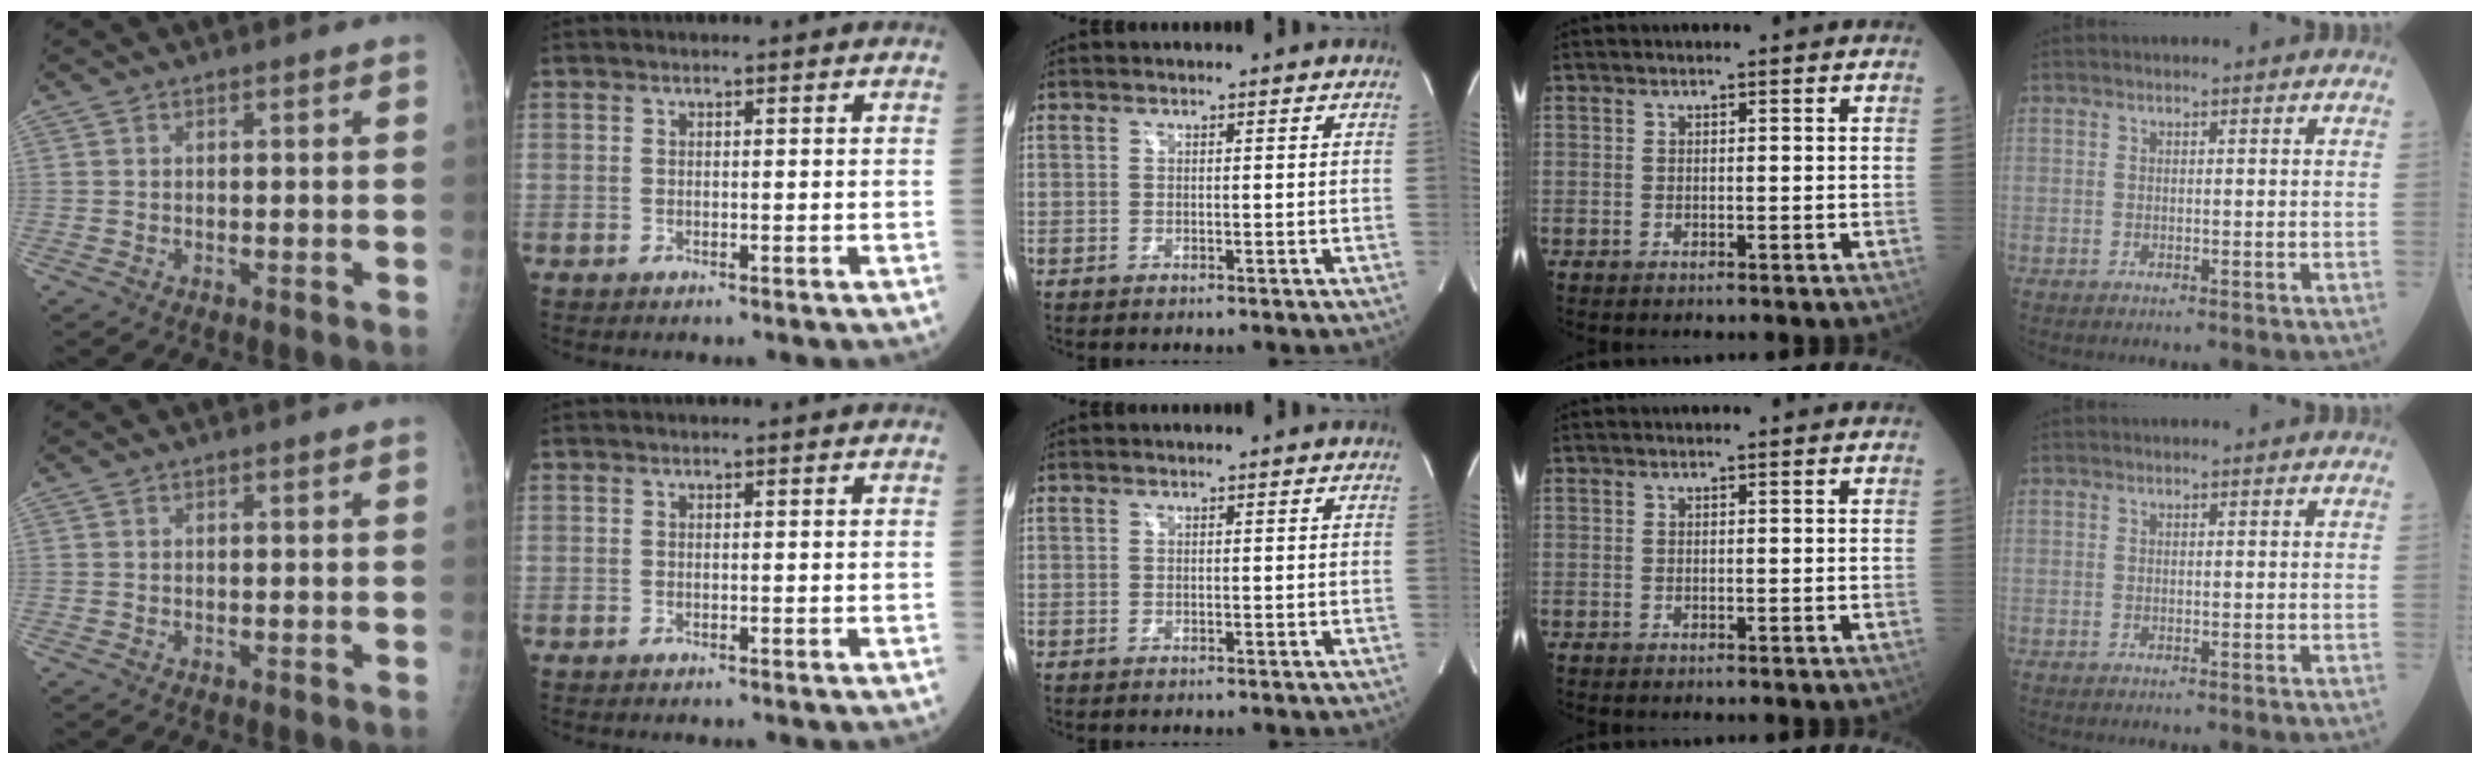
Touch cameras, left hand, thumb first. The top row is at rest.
{}